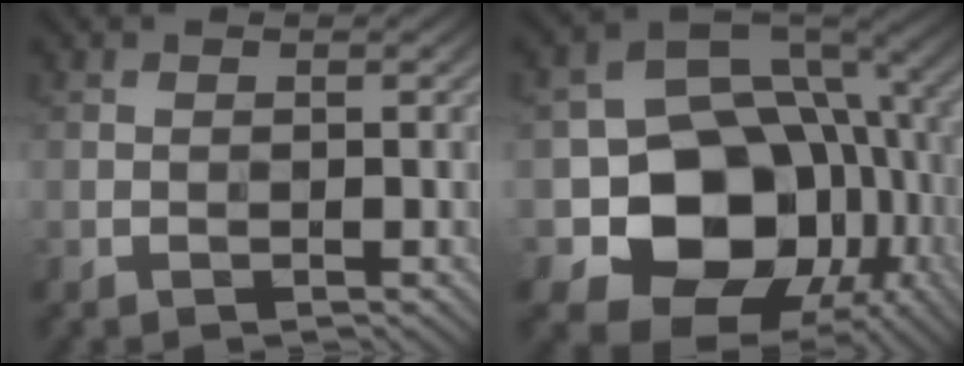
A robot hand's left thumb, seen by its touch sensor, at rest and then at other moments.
{"total": 15.9, "force": [-3.5, 12.7, 8.9], "torque": [-0.145, -0.042, -0.050]}